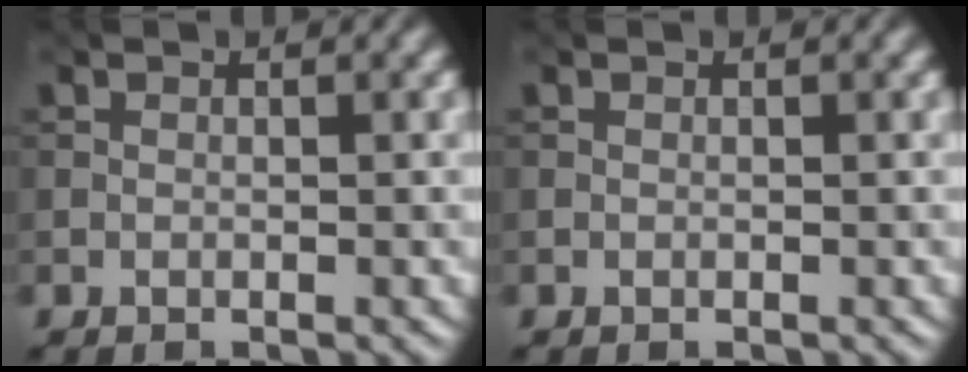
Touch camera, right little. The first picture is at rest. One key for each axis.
{"total": 0.0}